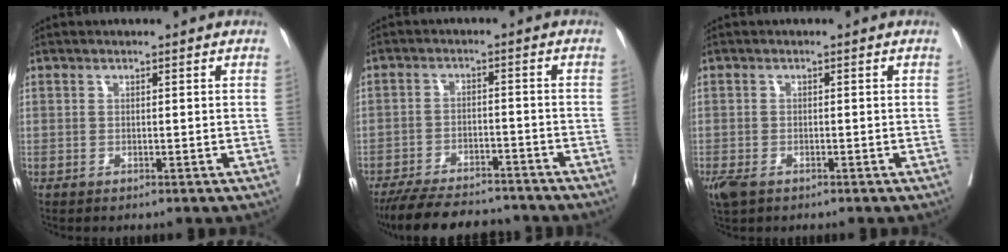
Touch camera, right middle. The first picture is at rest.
{"total": 13.7, "force": [-12.3, 3.3, 5.1], "torque": [-0.083, -0.002, -0.179]}
{"total": 4.2, "force": [-2.6, 2.3, 2.4], "torque": [-0.057, -0.012, -0.044]}